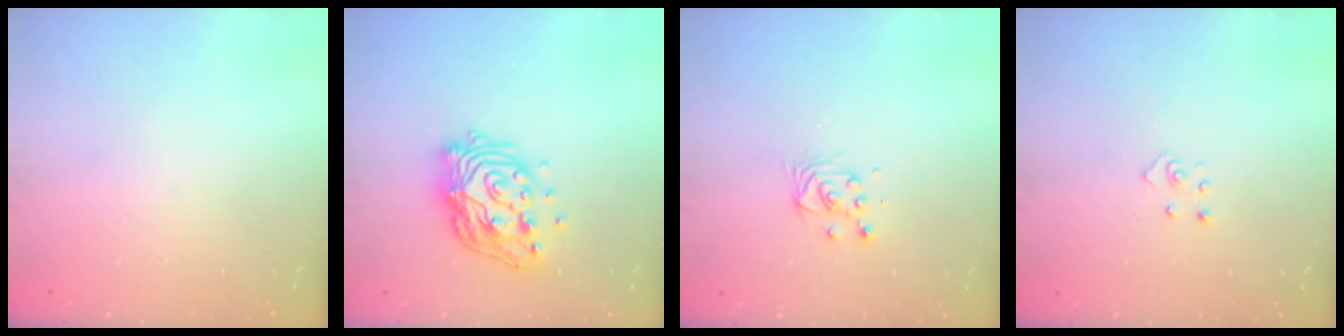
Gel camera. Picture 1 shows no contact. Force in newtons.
{"total": 18.0, "press": 17.9, "slide": 1.6}
{"total": 3.1, "press": 3.1, "slide": 0.3}
{"total": 2.5, "press": 2.4, "slide": 0.3}